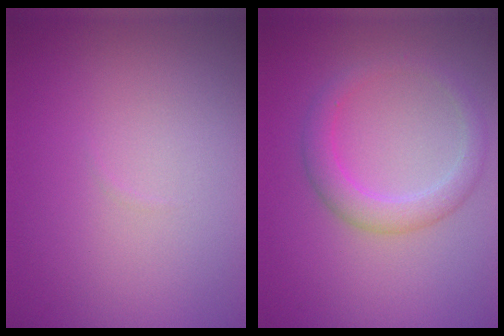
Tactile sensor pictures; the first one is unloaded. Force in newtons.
{"total": 2.8, "press": 2.8, "slide": 0.2}